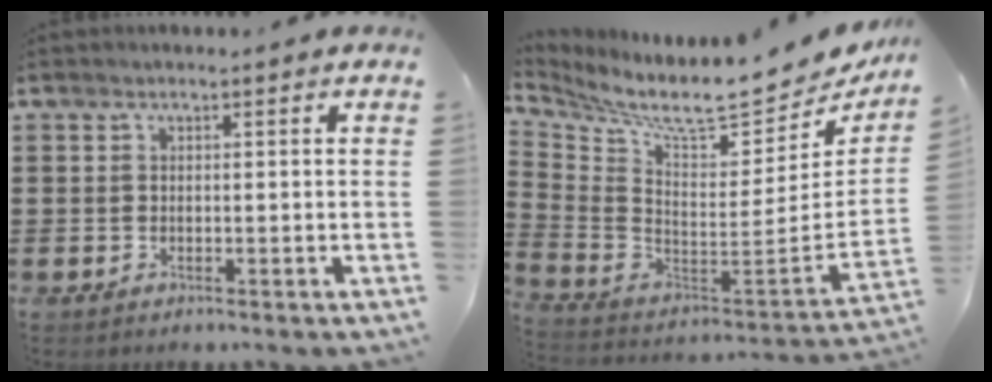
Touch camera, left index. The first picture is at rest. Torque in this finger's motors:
{"motor_torque": [1.09, -1.05, 0.42, 0.11]}